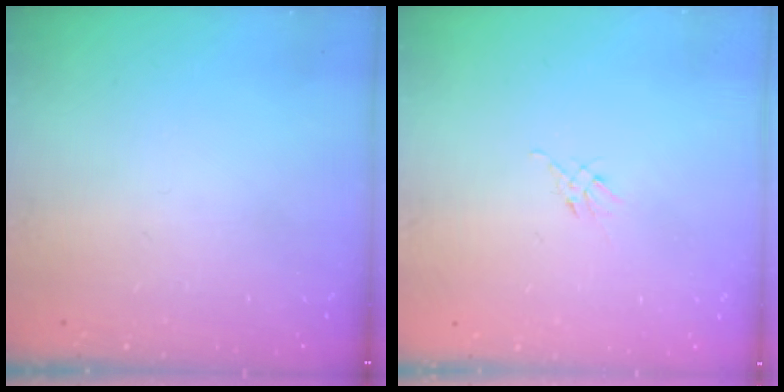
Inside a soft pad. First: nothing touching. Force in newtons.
{"total": 2.6, "press": 2.5, "slide": 0.7}